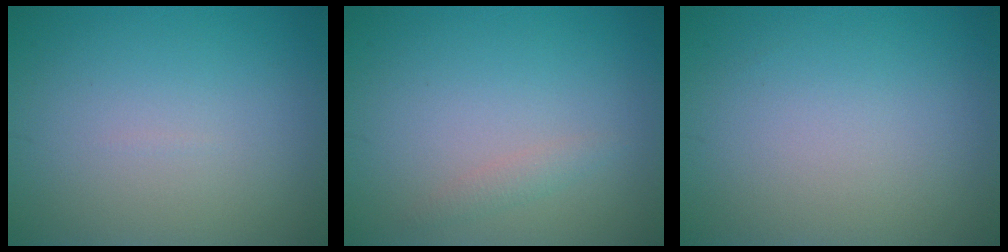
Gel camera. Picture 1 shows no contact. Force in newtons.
{"total": 1.0, "press": 1.0, "slide": 0.0}
{"total": 0.0}